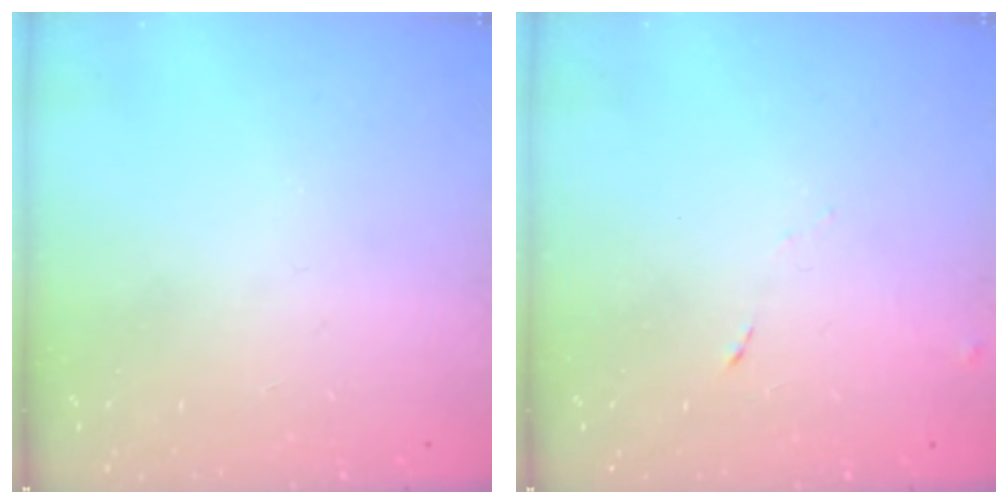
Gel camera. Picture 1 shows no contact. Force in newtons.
{"total": 4.1, "press": 4.1, "slide": 0.7}